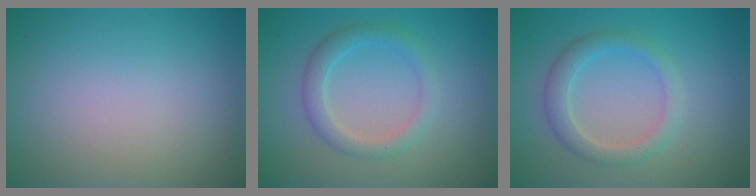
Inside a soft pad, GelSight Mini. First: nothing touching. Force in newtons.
{"total": 2.5, "press": 2.5, "slide": 0.1}
{"total": 2.6, "press": 2.6, "slide": 0.1}